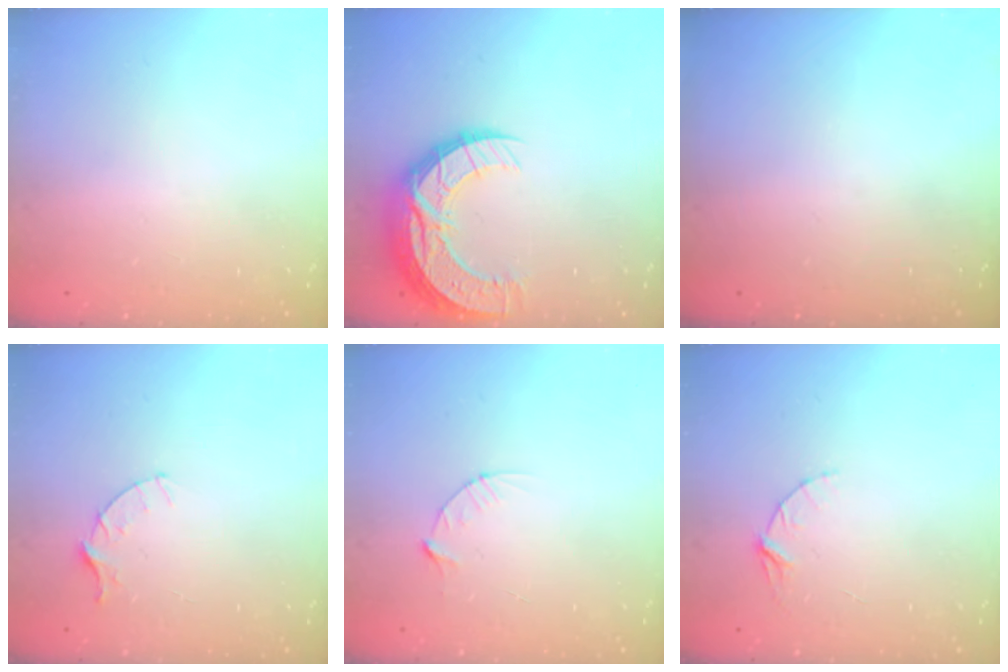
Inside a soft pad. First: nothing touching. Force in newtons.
{"total": 15.3, "press": 15.3, "slide": 1.1}
{"total": 0.0}
{"total": 3.4, "press": 3.4, "slide": 0.4}
{"total": 3.2, "press": 3.2, "slide": 0.3}
{"total": 3.9, "press": 3.9, "slide": 0.4}